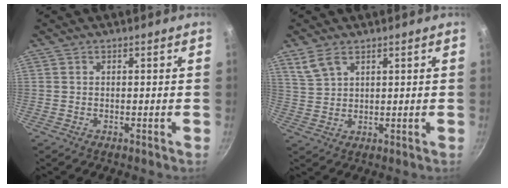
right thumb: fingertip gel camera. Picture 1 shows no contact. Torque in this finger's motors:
{"motor_torque": [-0.44, 0.49, -0.02, -0.02, 0.15]}